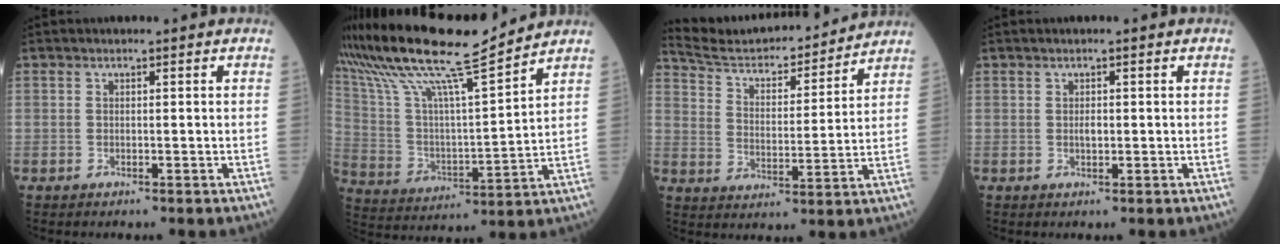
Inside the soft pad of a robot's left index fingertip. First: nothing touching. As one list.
[{"total": 19.7, "force": [16.6, 0.5, 10.7], "torque": [-0.214, 0.015, 0.303]}, {"total": 17.1, "force": [16.2, 2.7, 4.7], "torque": [-0.081, 0.007, 0.251]}, {"total": 1.1, "force": [0.2, 0.4, 1.0], "torque": [-0.021, 0.000, 0.005]}]